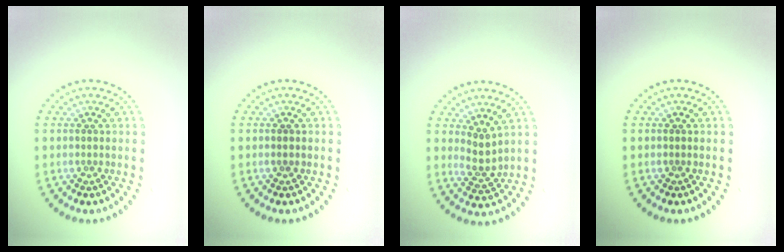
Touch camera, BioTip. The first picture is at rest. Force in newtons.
{"total": 0.7, "press": 0.7, "slide": 0.0}
{"total": 2.1, "press": 1.6, "slide": 1.3}
{"total": 0.0}